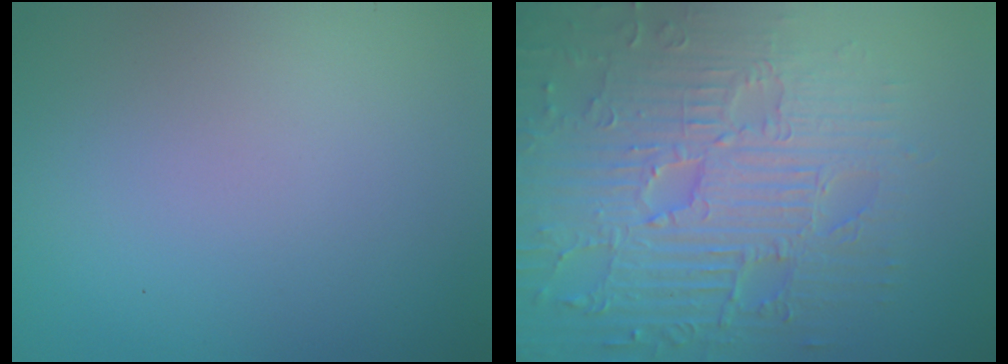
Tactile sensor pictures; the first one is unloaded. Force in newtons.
{"total": 9.3, "press": 6.8, "slide": 6.3}